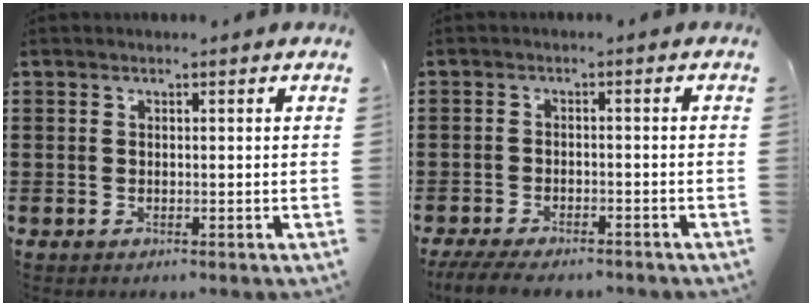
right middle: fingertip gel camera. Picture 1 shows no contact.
{"total": 3.5, "force": [-3.3, 0.6, 1.0], "torque": [-0.031, -0.004, -0.072]}